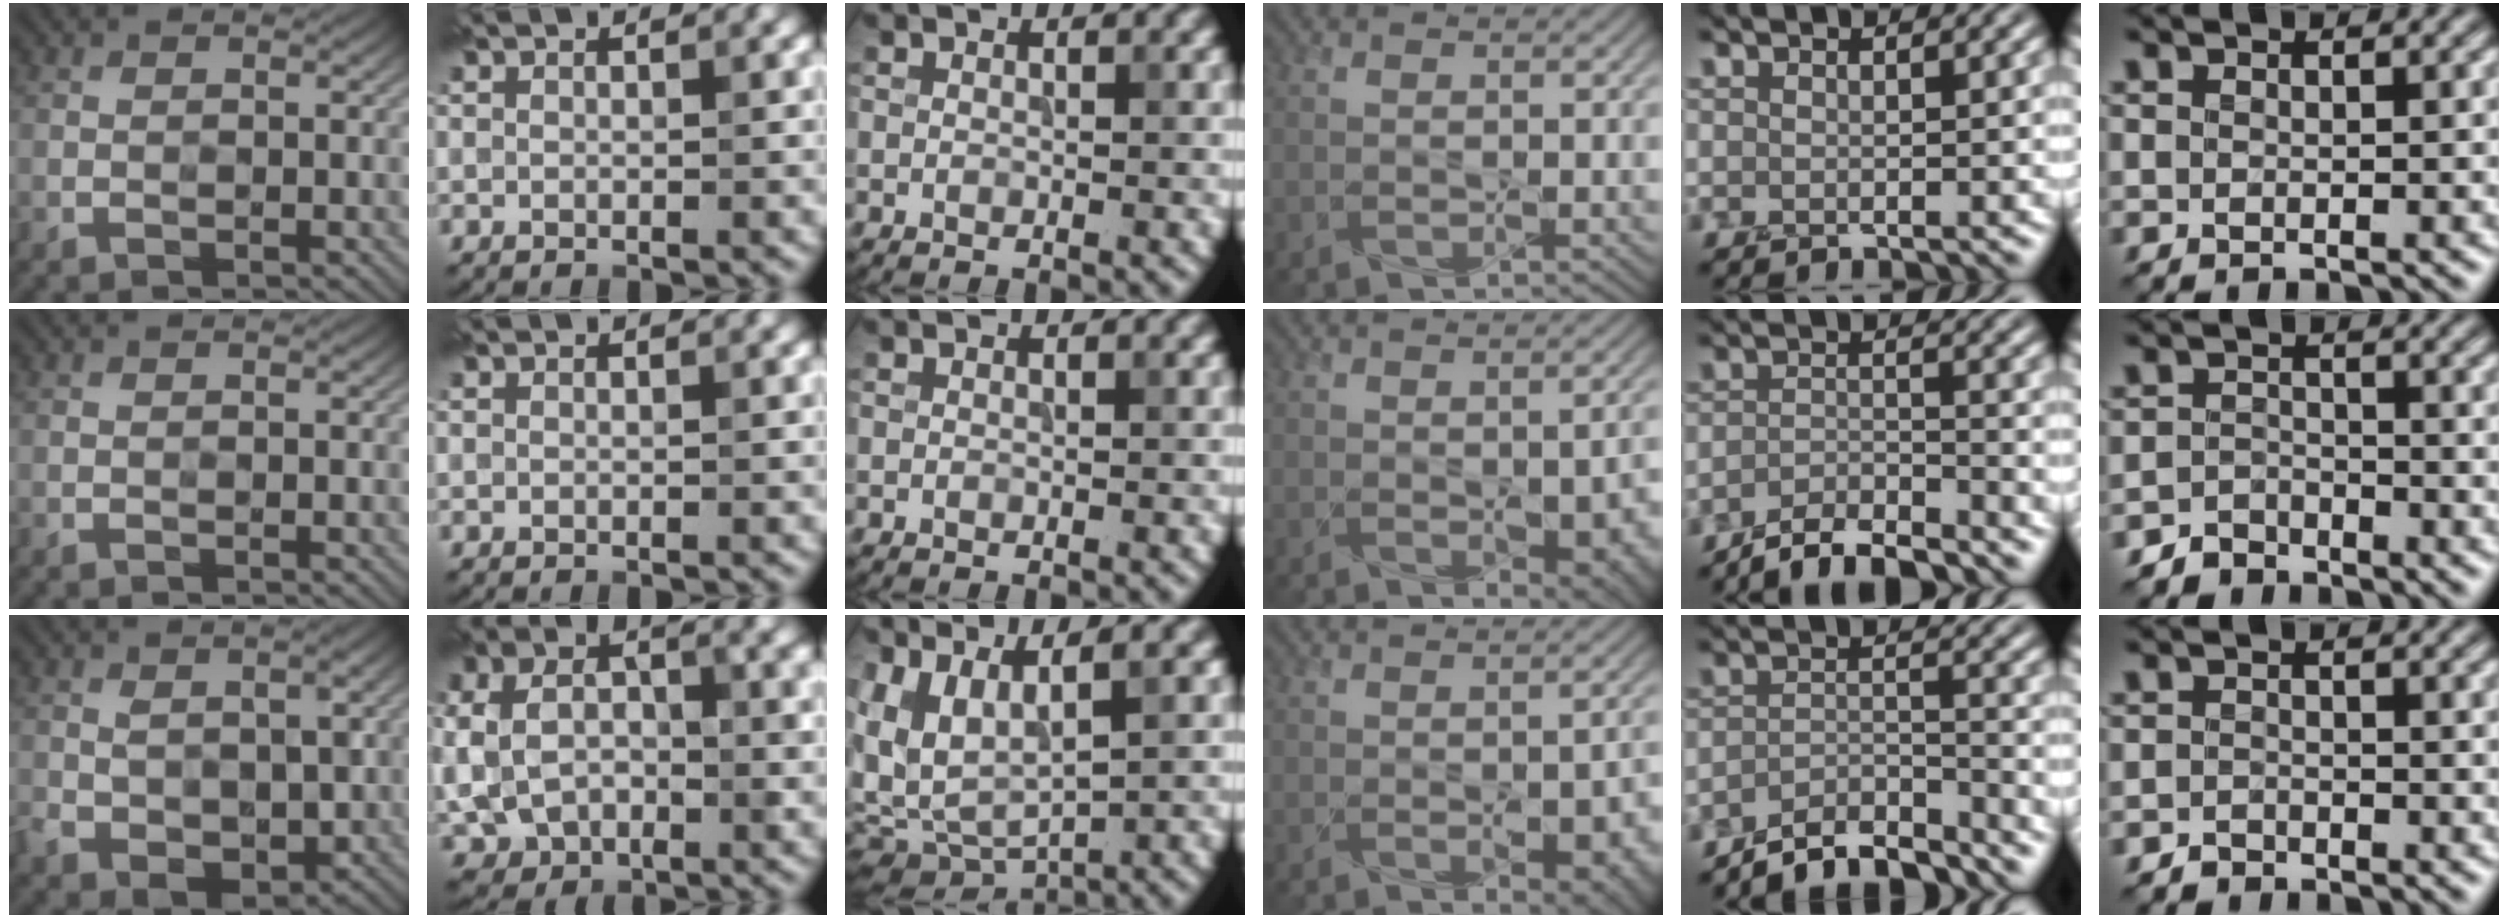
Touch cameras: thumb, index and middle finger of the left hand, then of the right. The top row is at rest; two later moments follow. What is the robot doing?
{"motion": "wipe", "object": "whiteboard"}